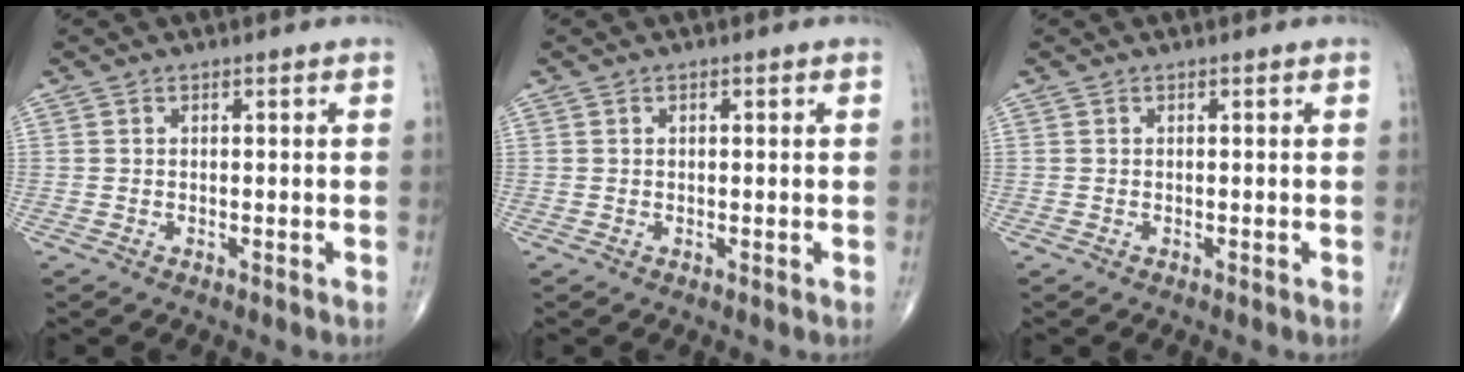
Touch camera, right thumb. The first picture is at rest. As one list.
[{"total": 0.7, "force": [0.3, 0.3, 0.5], "torque": [-0.009, 0.000, 0.004]}, {"total": 0.0}]